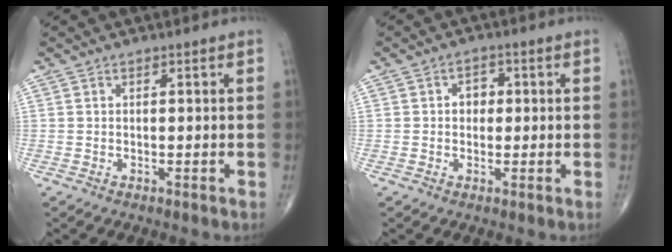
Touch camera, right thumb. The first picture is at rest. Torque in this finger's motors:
{"motor_torque": [0.02, 0.98, 0.37, 0.01, -0.02]}